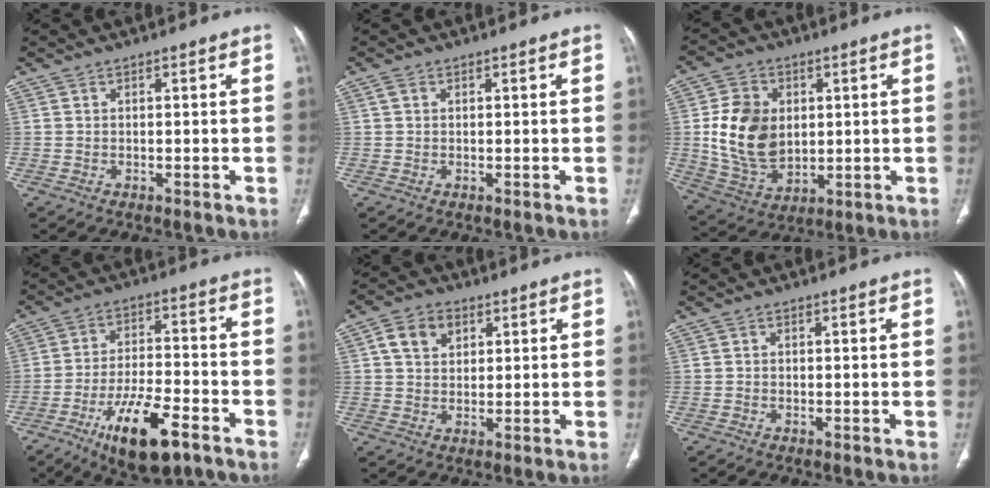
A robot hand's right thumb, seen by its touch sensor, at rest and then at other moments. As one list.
[{"total": 1.0, "force": [0.3, 0.7, 0.6], "torque": [-0.011, 0.004, 0.006]}, {"total": 14.1, "force": [1.6, 10.4, 9.5], "torque": [-0.143, -0.010, 0.046]}, {"total": 14.4, "force": [-8.1, 5.3, 10.8], "torque": [-0.177, 0.036, -0.130]}, {"total": 6.6, "force": [2.4, 4.9, 3.6], "torque": [-0.043, 0.000, 0.037]}, {"total": 0.0}]